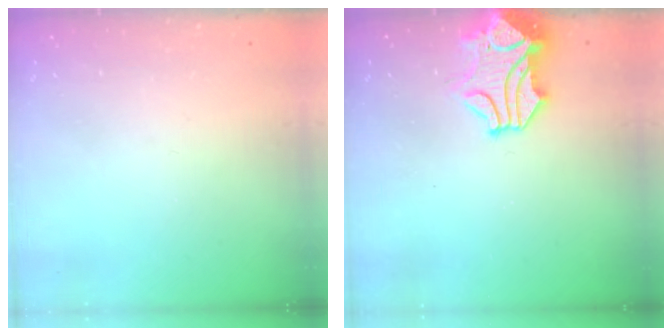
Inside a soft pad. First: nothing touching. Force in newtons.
{"total": 1.5, "press": 0.8, "slide": 1.3}